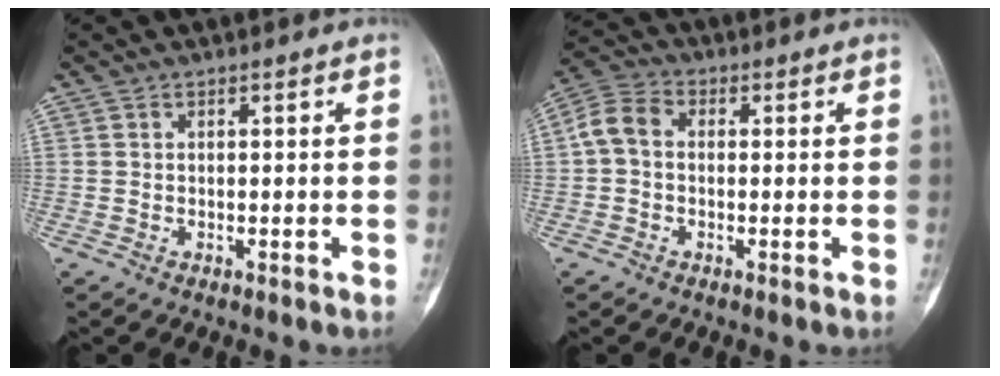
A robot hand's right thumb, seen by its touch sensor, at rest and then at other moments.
{"total": 6.2, "force": [0.0, 4.7, 4.0], "torque": [-0.076, 0.022, -0.011]}